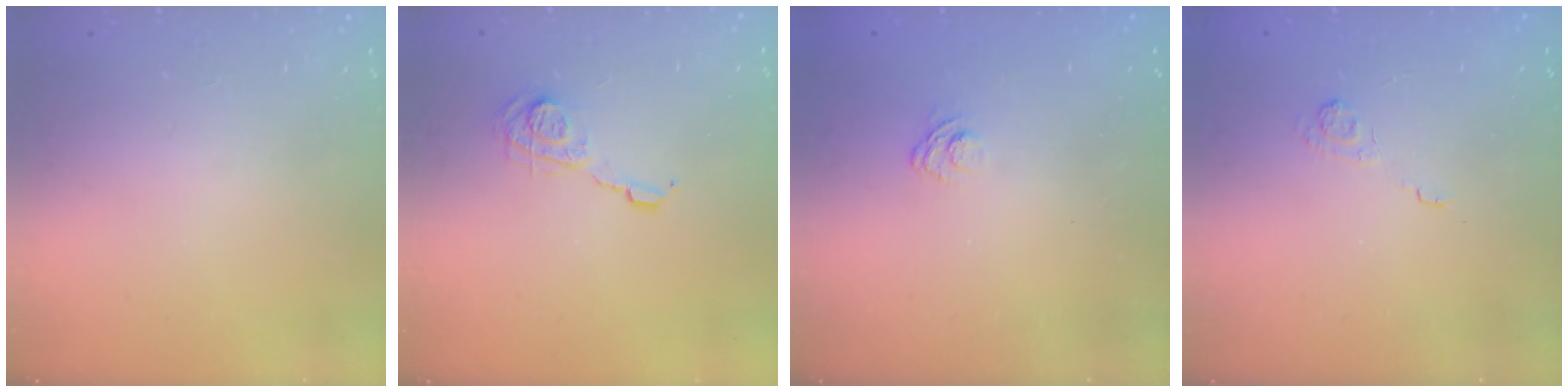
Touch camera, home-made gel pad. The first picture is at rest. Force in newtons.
{"total": 8.3, "press": 8.3, "slide": 0.0}
{"total": 3.0, "press": 2.6, "slide": 1.4}
{"total": 2.0, "press": 1.5, "slide": 1.3}